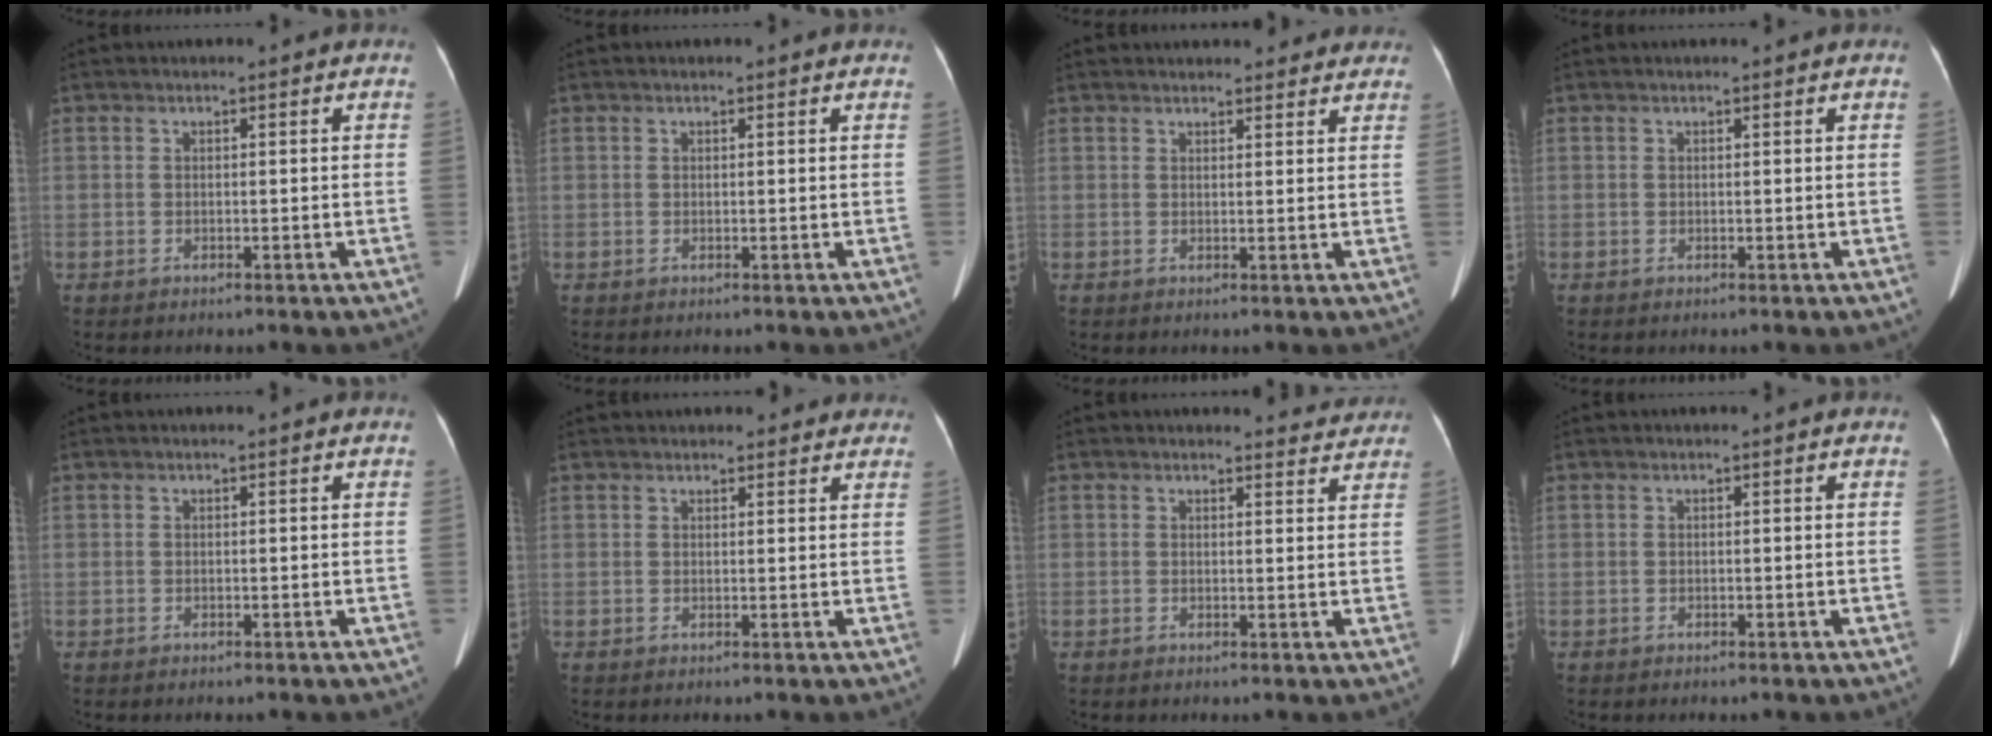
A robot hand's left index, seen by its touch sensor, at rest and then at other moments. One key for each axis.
{"total": 0.0}
{"total": 10.1, "fx": 9.2, "fy": 3.1, "fz": 2.7, "tx": -0.006, "ty": 0.024, "tz": 0.099}
{"total": 0.0}
{"total": 0.0}
{"total": 5.7, "fx": 5.1, "fy": 2.1, "fz": 1.3, "tx": 0.005, "ty": 0.019, "tz": 0.052}
{"total": 3.3, "fx": 3.1, "fy": 1.2, "fz": -0.3, "tx": 0.010, "ty": -0.007, "tz": 0.018}
{"total": 0.0}